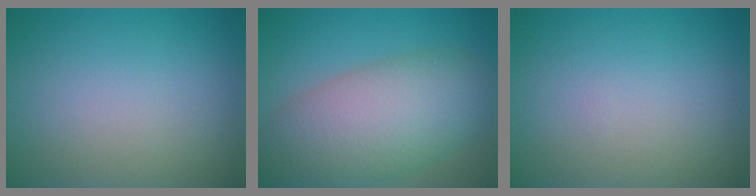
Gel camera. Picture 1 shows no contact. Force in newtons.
{"total": 9.9, "press": 9.9, "slide": 0.5}
{"total": 0.0}